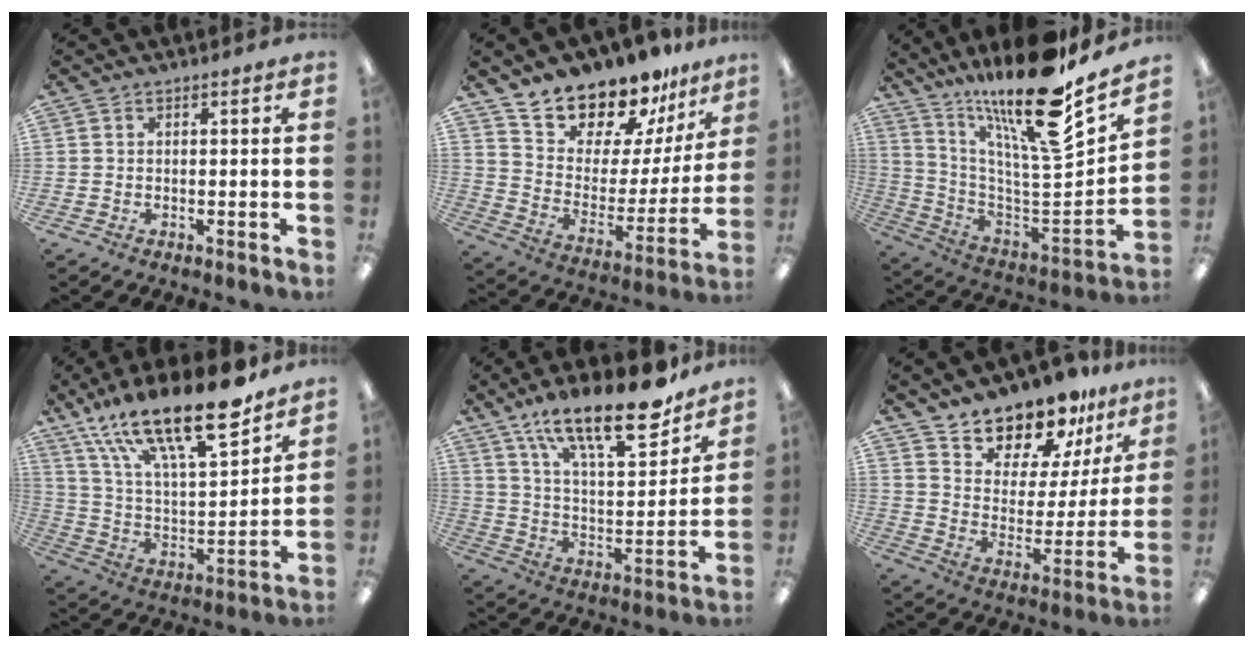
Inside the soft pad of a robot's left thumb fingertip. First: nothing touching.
{"total": 16.0, "force": [15.0, 5.2, 1.9], "torque": [-0.057, -0.139, 0.272]}
{"total": 22.1, "force": [17.1, 3.2, 13.5], "torque": [-0.207, -0.140, 0.268]}
{"total": 24.3, "force": [17.3, 7.2, 15.5], "torque": [-0.259, -0.108, 0.293]}
{"total": 21.8, "force": [15.9, 6.8, 13.3], "torque": [-0.207, -0.100, 0.264]}
{"total": 13.1, "force": [12.0, 4.7, 1.9], "torque": [-0.042, -0.112, 0.221]}